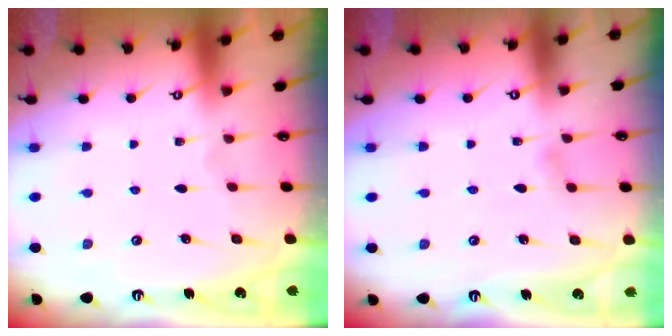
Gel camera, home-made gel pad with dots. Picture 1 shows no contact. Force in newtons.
{"total": 4.6, "press": 4.6, "slide": 0.5}